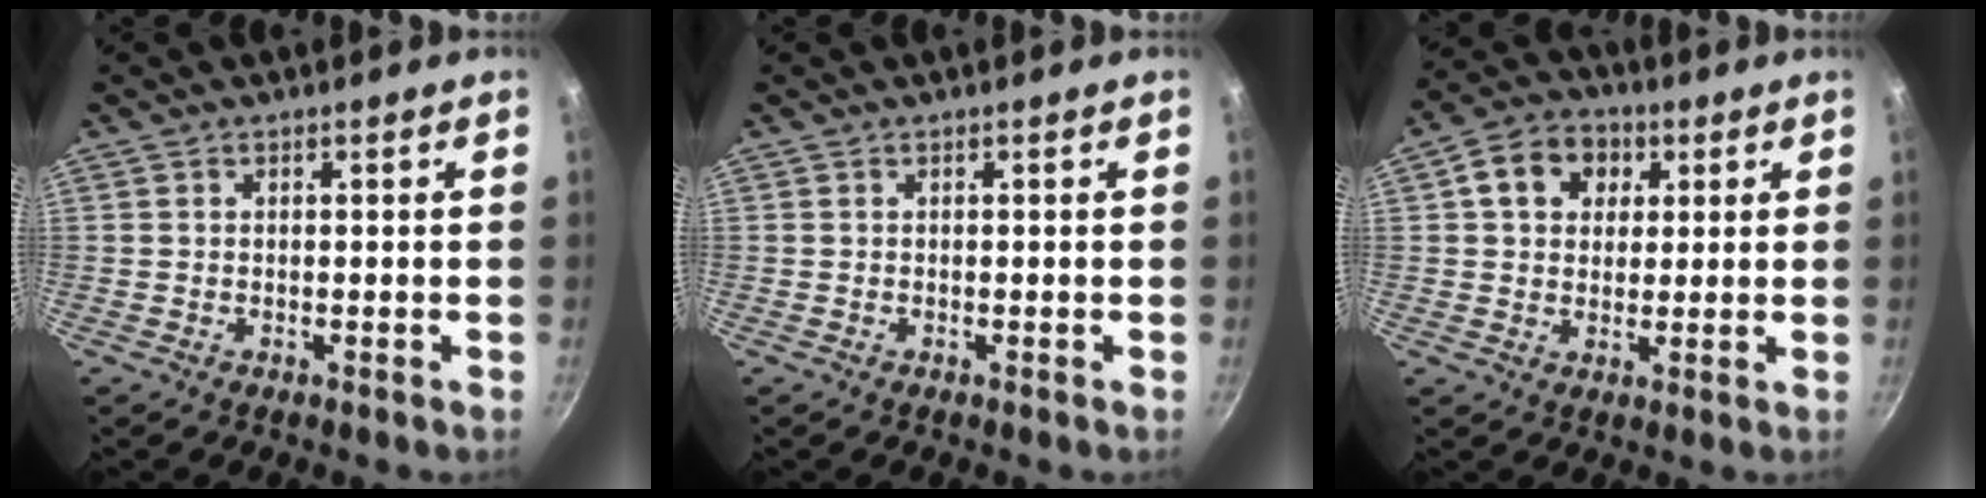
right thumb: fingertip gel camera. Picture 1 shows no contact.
{"total": 0.0}
{"total": 9.7, "force": [3.1, 7.7, 5.0], "torque": [-0.060, 0.006, 0.036]}